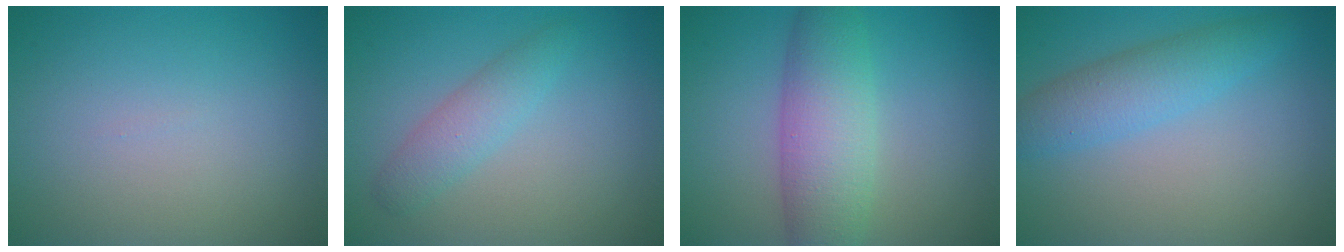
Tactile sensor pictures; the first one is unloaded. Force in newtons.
{"total": 2.4, "press": 2.4, "slide": 0.1}
{"total": 6.0, "press": 6.0, "slide": 0.1}
{"total": 3.7, "press": 3.7, "slide": 0.1}